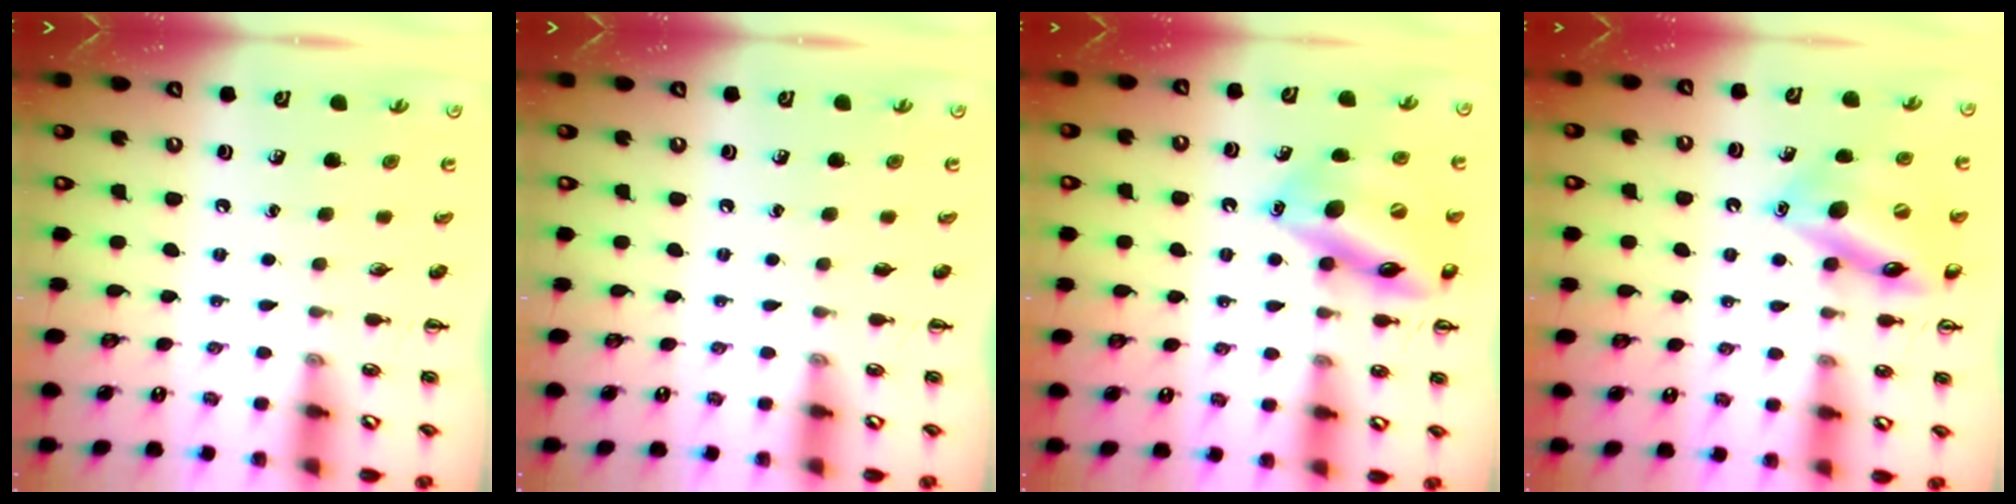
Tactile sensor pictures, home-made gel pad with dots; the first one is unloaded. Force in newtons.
{"total": 0.0}
{"total": 16.3, "press": 16.1, "slide": 2.2}
{"total": 15.4, "press": 15.1, "slide": 3.2}